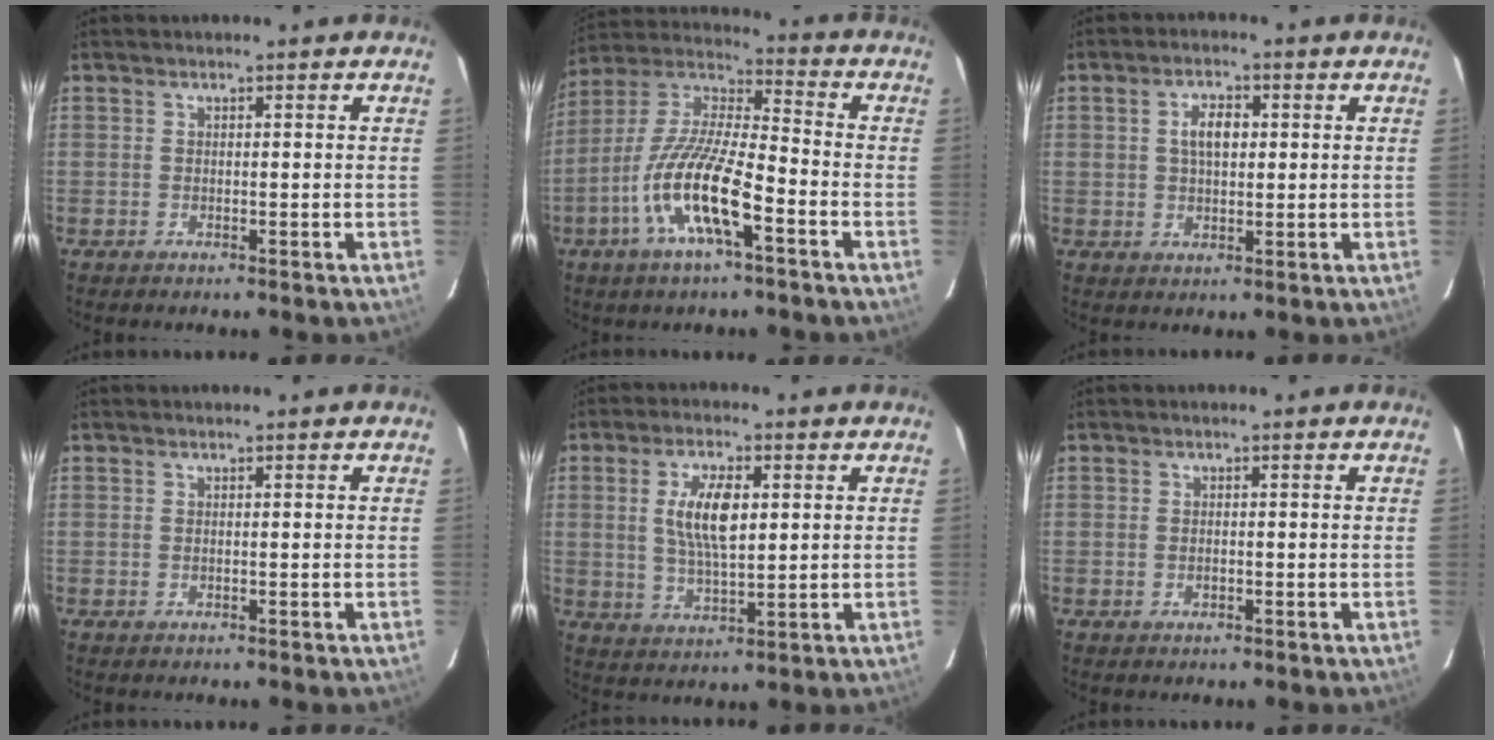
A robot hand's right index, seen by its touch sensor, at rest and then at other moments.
{"total": 15.7, "force": [-6.8, 3.4, 13.7], "torque": [-0.278, -0.012, -0.138]}
{"total": 4.7, "force": [0.9, 2.7, 3.8], "torque": [-0.068, 0.011, 0.019]}
{"total": 0.0}
{"total": 8.6, "force": [1.9, 3.4, 7.7], "torque": [-0.145, 0.004, 0.037]}
{"total": 0.9, "force": [-0.3, 0.6, 0.6], "torque": [-0.011, 0.001, -0.005]}